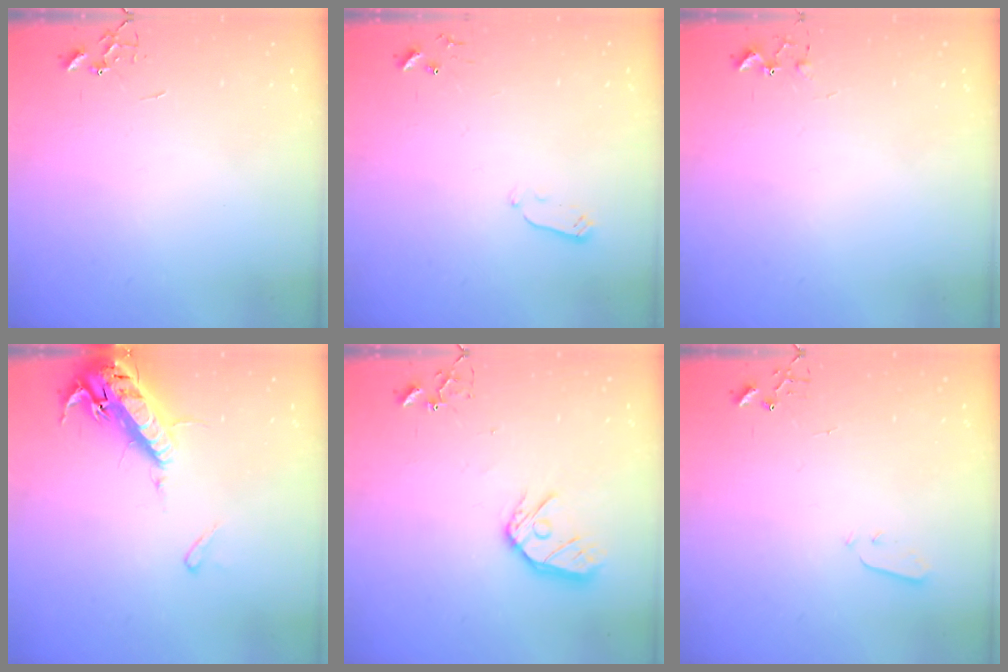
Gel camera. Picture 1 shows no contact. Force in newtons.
{"total": 2.9, "press": 2.9, "slide": 0.4}
{"total": 5.8, "press": 5.7, "slide": 0.7}
{"total": 17.4, "press": 16.9, "slide": 4.1}
{"total": 11.3, "press": 11.2, "slide": 1.3}
{"total": 2.5, "press": 2.5, "slide": 0.4}